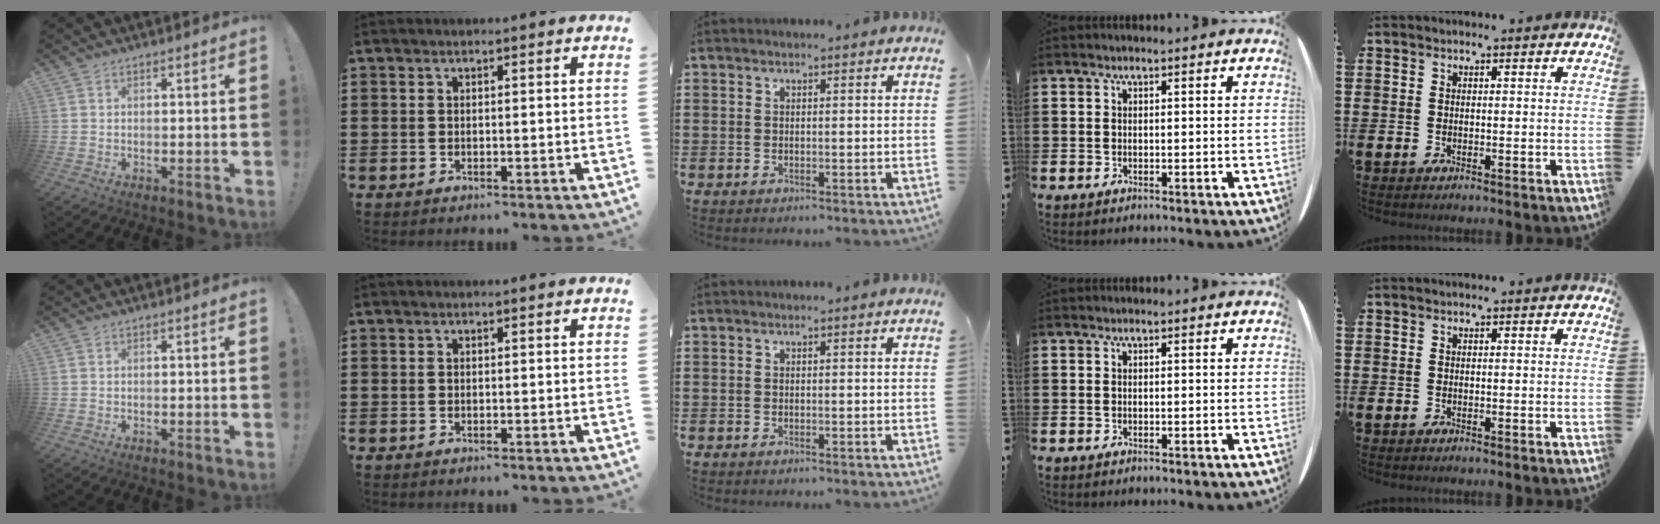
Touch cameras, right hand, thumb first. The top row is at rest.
{}